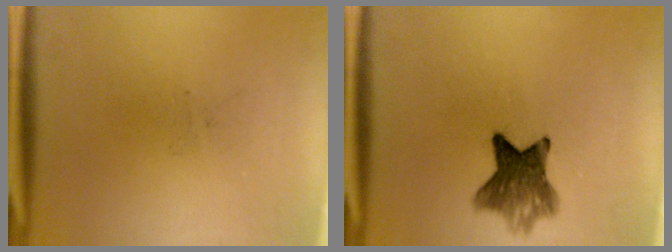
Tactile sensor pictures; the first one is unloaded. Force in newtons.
{"total": 7.0}